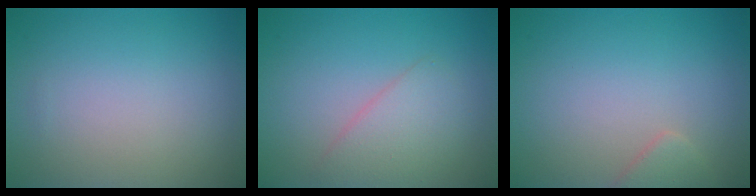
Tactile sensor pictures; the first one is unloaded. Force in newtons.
{"total": 2.6, "press": 2.6, "slide": 0.1}
{"total": 1.4, "press": 1.4, "slide": 0.1}